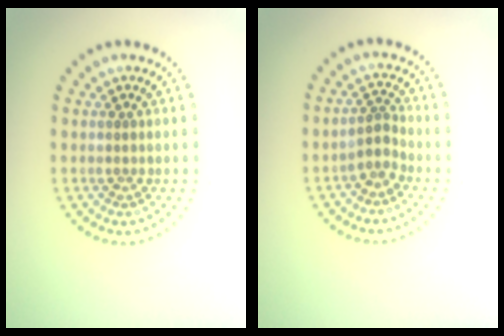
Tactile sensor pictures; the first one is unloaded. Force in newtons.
{"total": 1.8, "press": 1.3, "slide": 1.3}